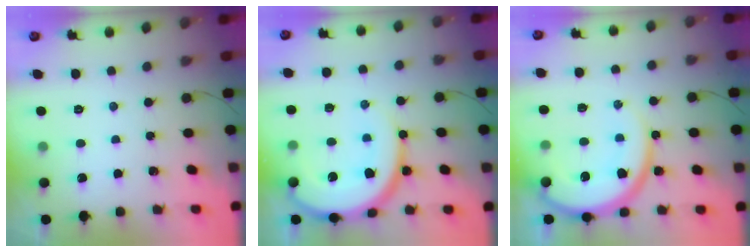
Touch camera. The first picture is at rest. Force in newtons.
{"total": 15.3, "press": 15.2, "slide": 1.2}
{"total": 14.3, "press": 14.2, "slide": 1.5}